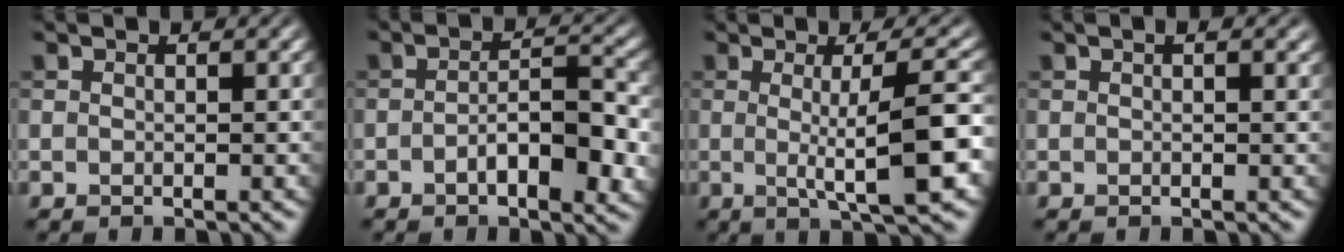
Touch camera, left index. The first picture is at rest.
{"total": 5.6, "force": [-1.4, 2.2, 5.0], "torque": [-0.079, 0.001, -0.022]}
{"total": 7.5, "force": [-0.3, 1.3, 7.3], "torque": [-0.104, -0.002, -0.001]}
{"total": 1.1, "force": [0.5, 0.2, 1.0], "torque": [-0.014, 0.003, 0.009]}